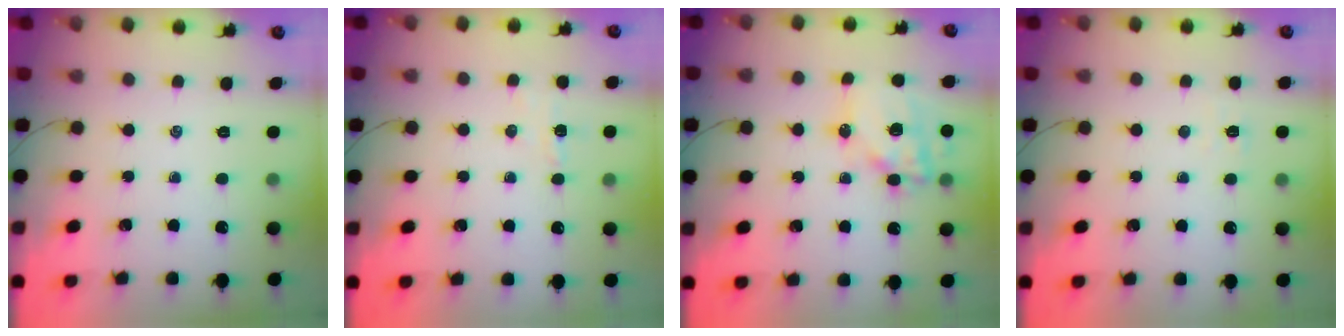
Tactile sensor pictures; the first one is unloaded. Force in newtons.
{"total": 3.0, "press": 2.8, "slide": 0.9}
{"total": 16.4, "press": 16.0, "slide": 3.8}
{"total": 2.8, "press": 2.7, "slide": 0.8}